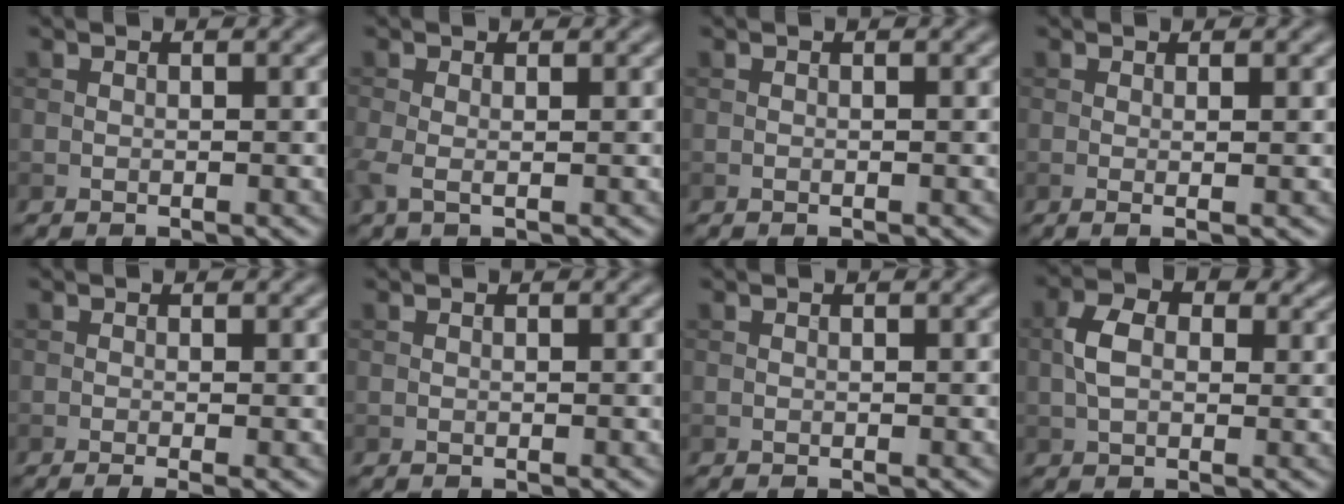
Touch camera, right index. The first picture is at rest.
{"total": 1.7, "force": [-0.4, 0.6, 1.6], "torque": [-0.045, -0.006, -0.011]}
{"total": 0.0}
{"total": 1.8, "force": [0.0, 0.4, 1.8], "torque": [-0.028, 0.000, -0.005]}
{"total": 2.4, "force": [-0.6, 0.7, 2.2], "torque": [-0.030, -0.009, -0.012]}
{"total": 0.0}
{"total": 0.0}
{"total": 4.6, "force": [0.7, 3.1, 3.3], "torque": [-0.065, 0.001, 0.007]}